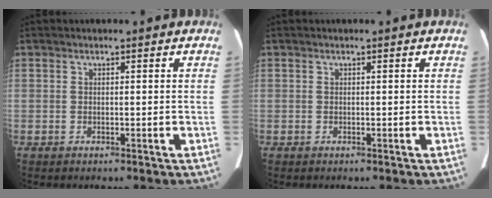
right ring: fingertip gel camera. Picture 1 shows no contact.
{"total": 0.0}